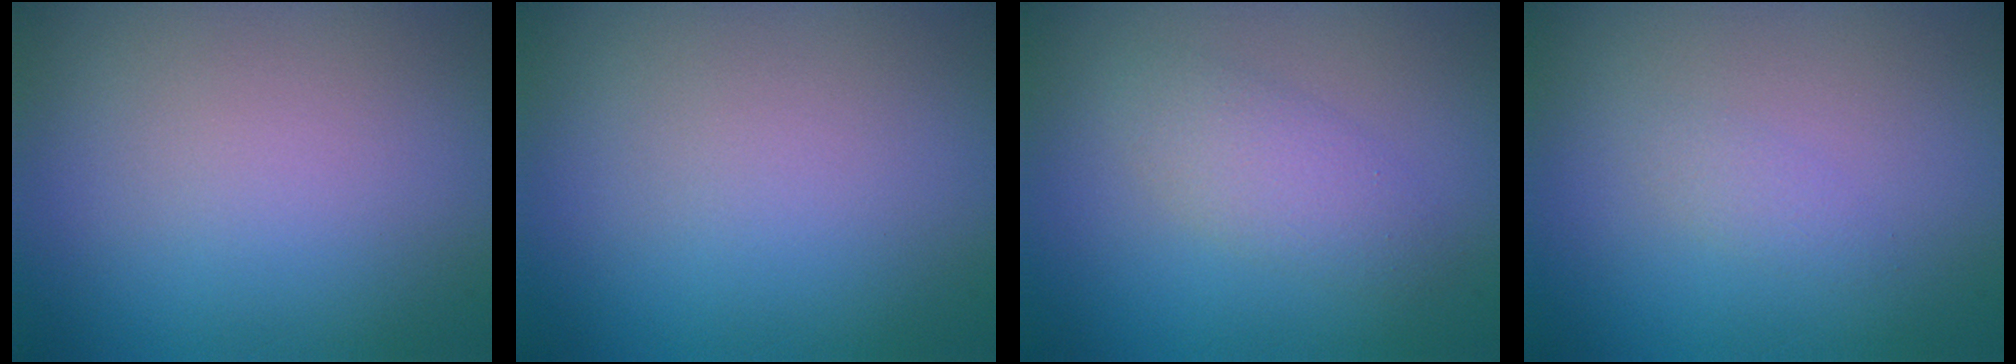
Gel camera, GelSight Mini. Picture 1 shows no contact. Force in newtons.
{"total": 0.0}
{"total": 2.6, "press": 2.6, "slide": 0.1}
{"total": 0.9, "press": 0.9, "slide": 0.0}